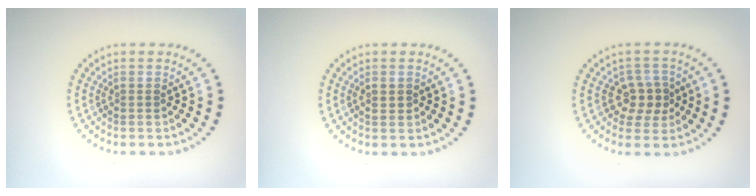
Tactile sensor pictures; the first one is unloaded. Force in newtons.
{"total": 0.7, "press": 0.6, "slide": 0.2}
{"total": 2.7, "press": 2.5, "slide": 1.0}